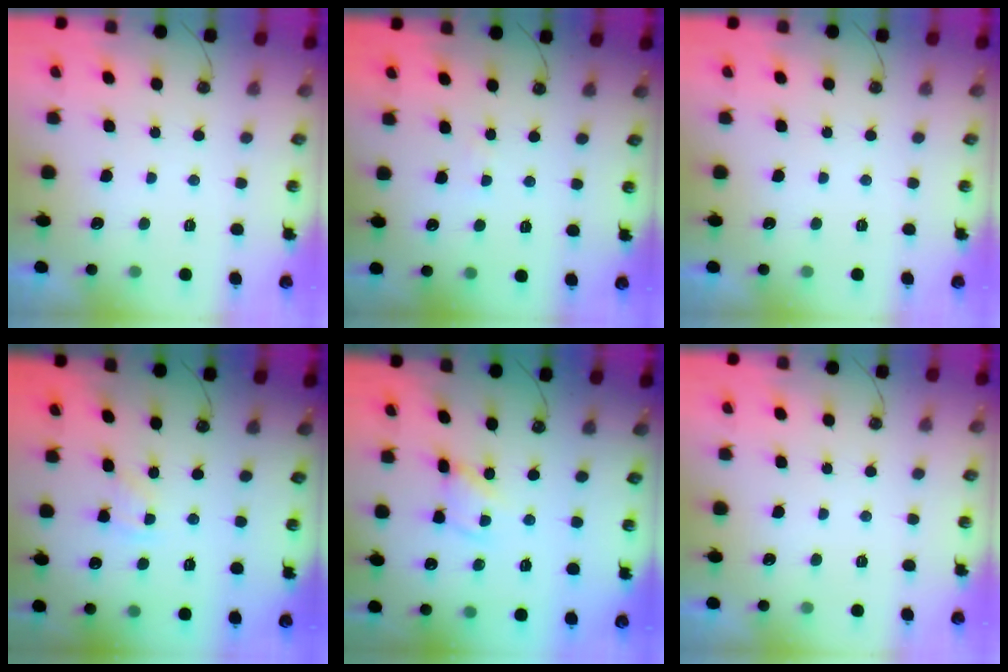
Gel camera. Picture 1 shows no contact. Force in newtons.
{"total": 0.9, "press": 0.9, "slide": 0.1}
{"total": 0.0}
{"total": 4.6, "press": 4.6, "slide": 0.5}
{"total": 2.8, "press": 2.8, "slide": 0.2}
{"total": 0.0}